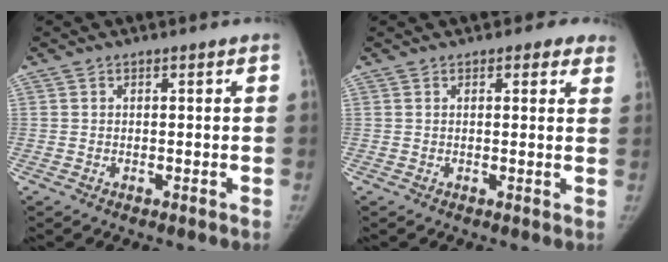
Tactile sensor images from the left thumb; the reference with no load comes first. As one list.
[{"total": 4.2, "force": [3.0, 2.2, 2.0], "torque": [0.014, -0.007, 0.027]}]